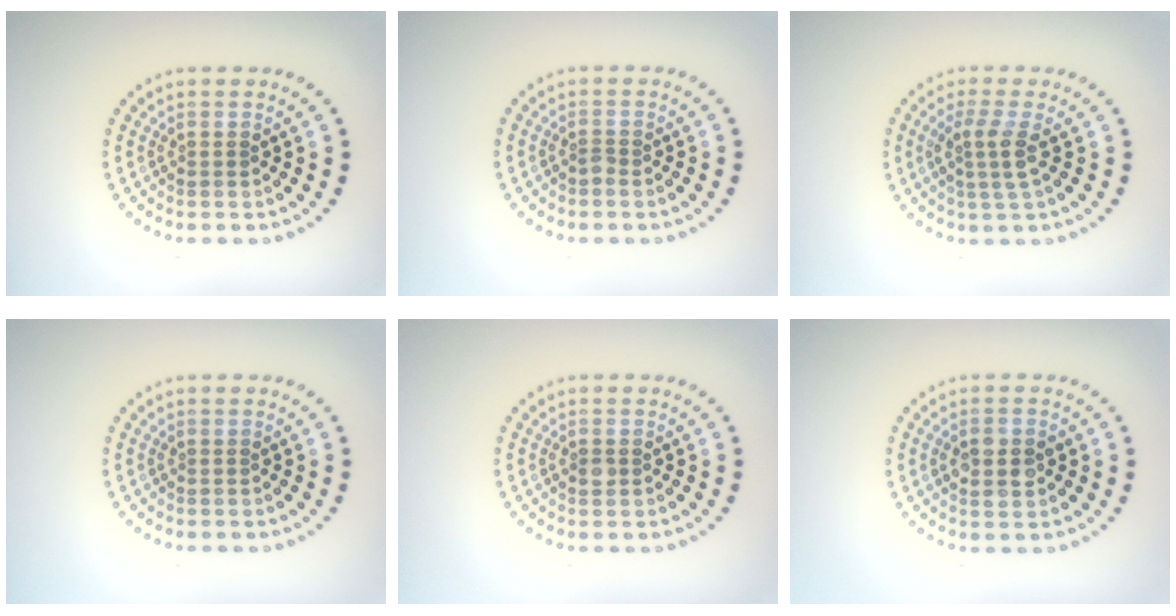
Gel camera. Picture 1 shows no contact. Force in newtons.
{"total": 0.6, "press": 0.5, "slide": 0.4}
{"total": 2.5, "press": 2.0, "slide": 1.5}
{"total": 0.0}
{"total": 1.0, "press": 1.0, "slide": 0.2}
{"total": 2.8, "press": 2.8, "slide": 0.2}